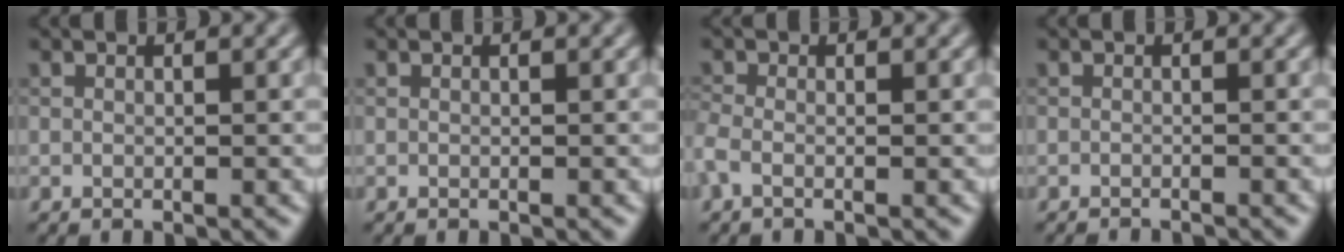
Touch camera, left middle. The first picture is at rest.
{"total": 0.0}
{"total": 1.5, "force": [-0.6, 0.7, 1.2], "torque": [-0.031, -0.005, -0.020]}
{"total": 1.8, "force": [-1.6, 0.3, 0.6], "torque": [0.001, -0.003, -0.024]}